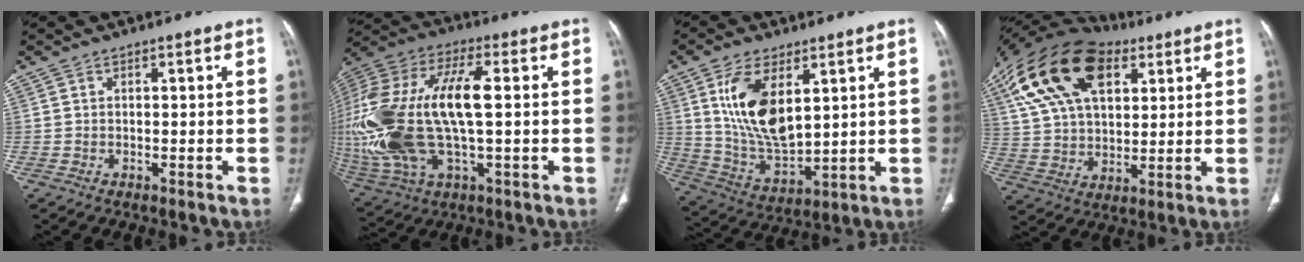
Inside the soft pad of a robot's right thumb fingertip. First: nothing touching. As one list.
[{"total": 29.5, "force": [0.2, 13.0, 26.4], "torque": [-0.637, 0.011, 0.014]}, {"total": 15.0, "force": [5.1, 7.4, 12.1], "torque": [-0.222, -0.028, 0.111]}, {"total": 24.0, "force": [11.1, 13.2, 16.6], "torque": [-0.316, 0.007, 0.199]}]